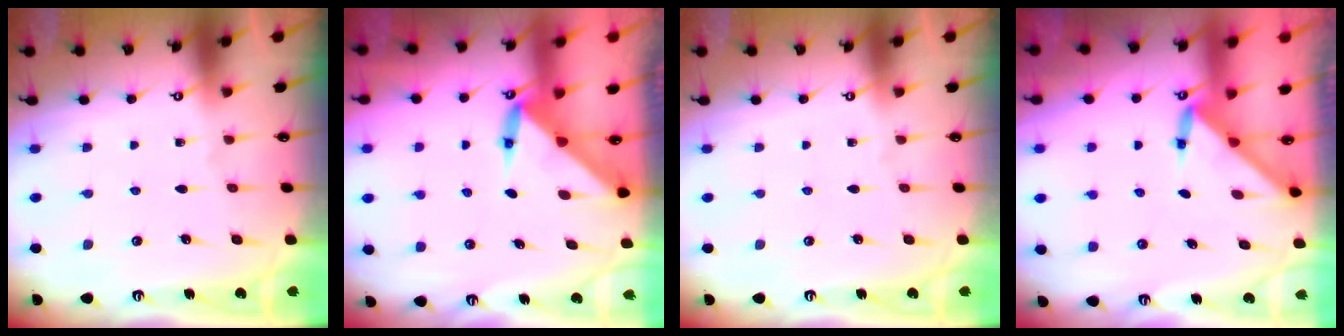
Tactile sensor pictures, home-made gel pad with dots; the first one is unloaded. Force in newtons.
{"total": 3.9, "press": 3.9, "slide": 0.5}
{"total": 0.0}
{"total": 3.3, "press": 3.3, "slide": 0.2}